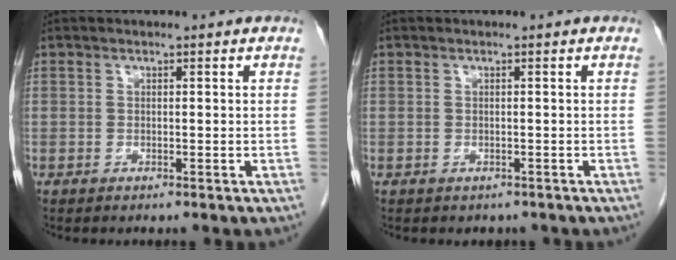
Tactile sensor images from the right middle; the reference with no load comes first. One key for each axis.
{"total": 1.4, "fx": -1.1, "fy": 0.8, "fz": 0.2, "tx": -0.010, "ty": -0.002, "tz": -0.012}